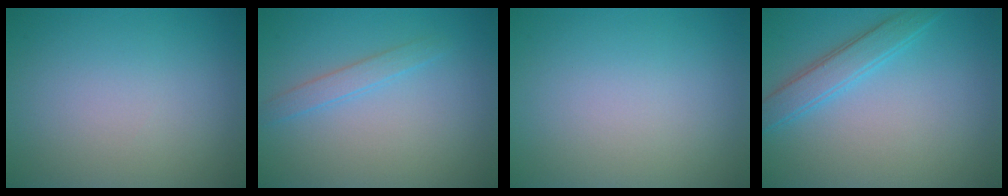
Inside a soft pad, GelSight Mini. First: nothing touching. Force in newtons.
{"total": 1.5, "press": 1.5, "slide": 0.1}
{"total": 0.0}
{"total": 2.8, "press": 2.8, "slide": 0.1}